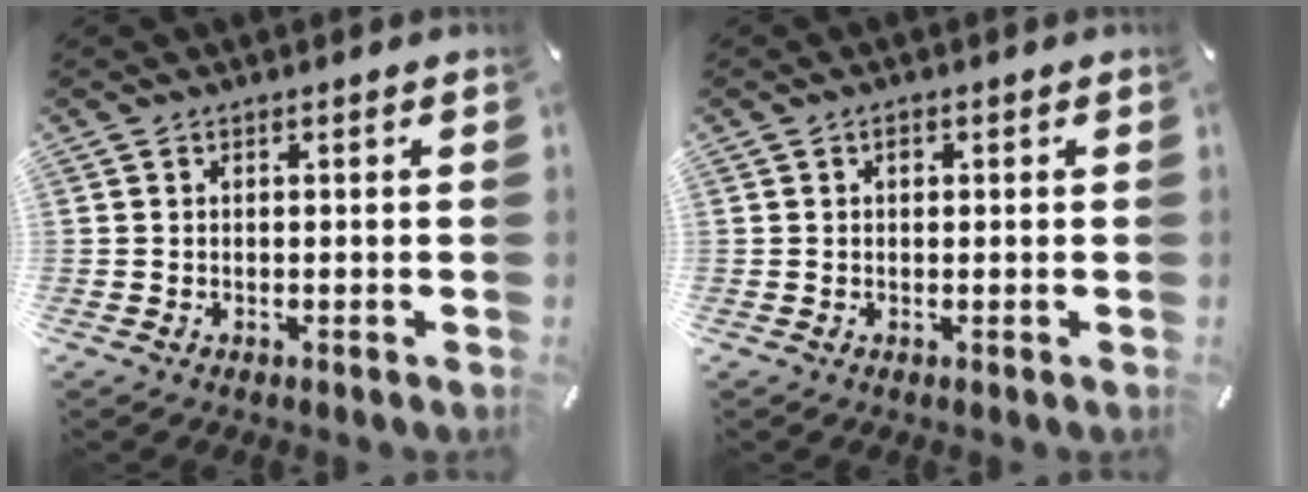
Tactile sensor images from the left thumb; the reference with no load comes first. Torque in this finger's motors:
{"motor_torque": [0.19, 0.35, 0.11, -0.28, 0.04]}